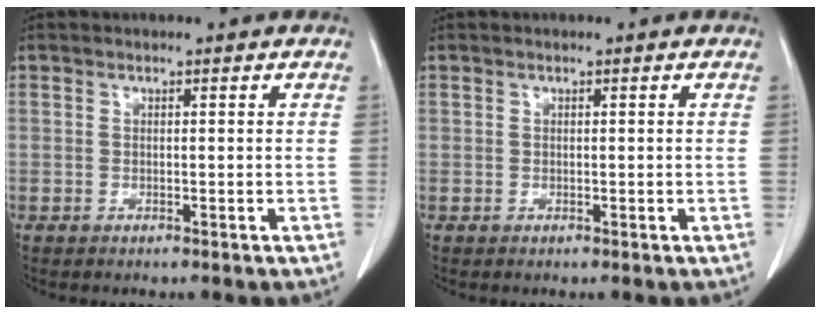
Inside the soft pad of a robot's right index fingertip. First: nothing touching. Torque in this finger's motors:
{"motor_torque": [0.31, -0.14, 0.00, 0.02]}